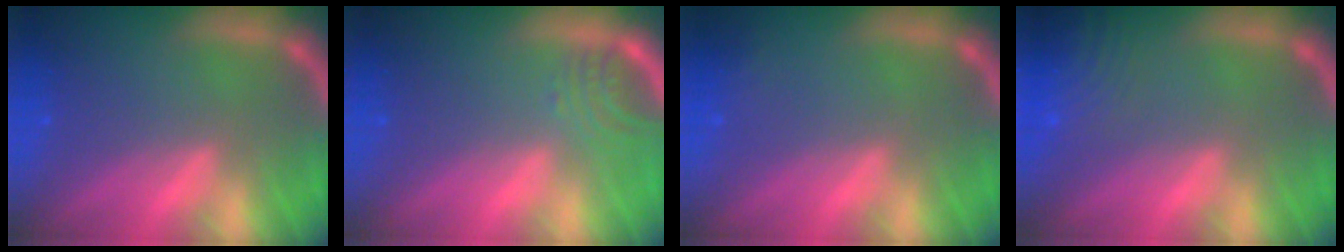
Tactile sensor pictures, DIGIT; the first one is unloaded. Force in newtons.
{"total": 2.5}
{"total": 0.9}
{"total": 9.0}